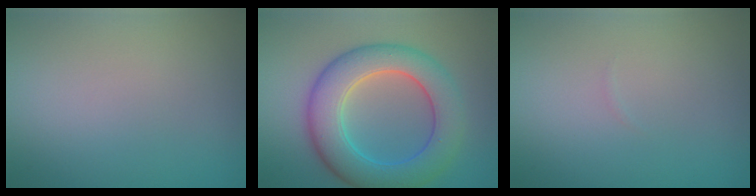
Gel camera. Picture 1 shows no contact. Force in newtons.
{"total": 8.1, "press": 8.1, "slide": 0.1}
{"total": 0.0}